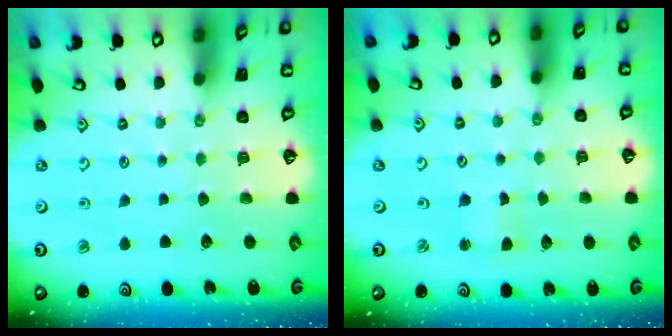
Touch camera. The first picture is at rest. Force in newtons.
{"total": 2.3, "press": 2.3, "slide": 0.4}